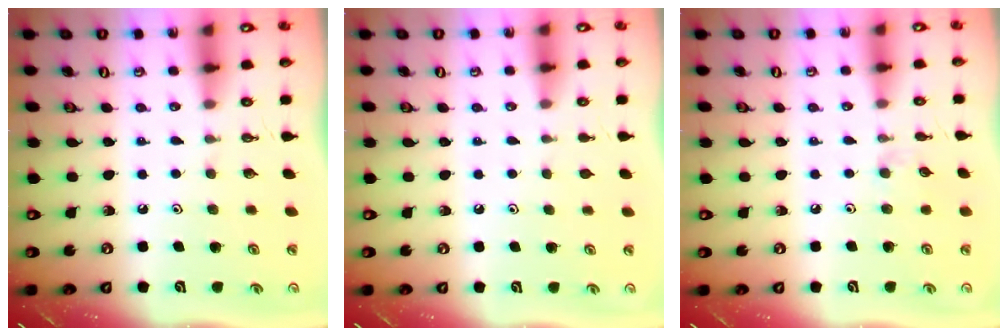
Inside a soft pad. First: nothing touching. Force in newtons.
{"total": 0.8, "press": 0.7, "slide": 0.3}
{"total": 2.9, "press": 2.9, "slide": 0.3}